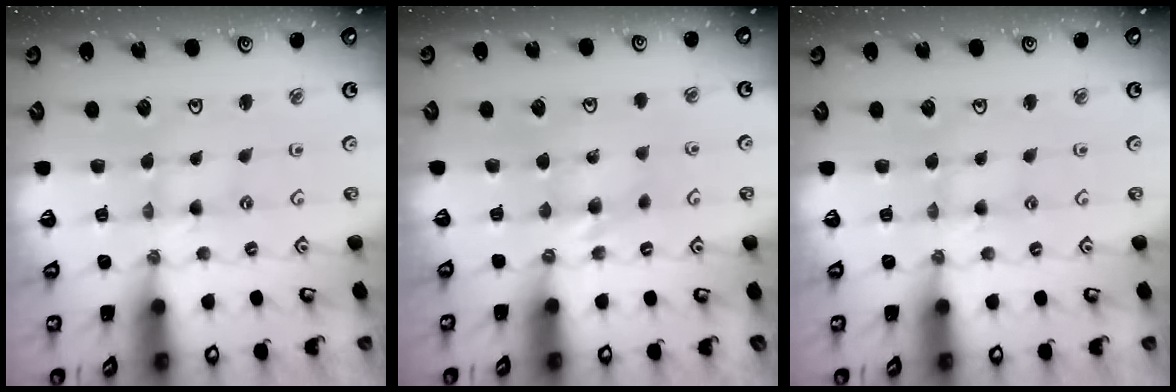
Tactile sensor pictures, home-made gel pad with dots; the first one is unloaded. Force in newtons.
{"total": 6.0, "press": 5.9, "slide": 1.0}
{"total": 2.8, "press": 2.8, "slide": 0.4}